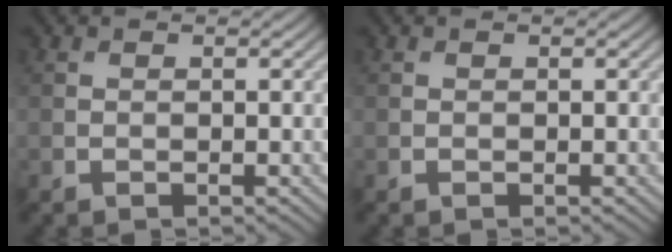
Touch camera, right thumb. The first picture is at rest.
{"total": 0.0}